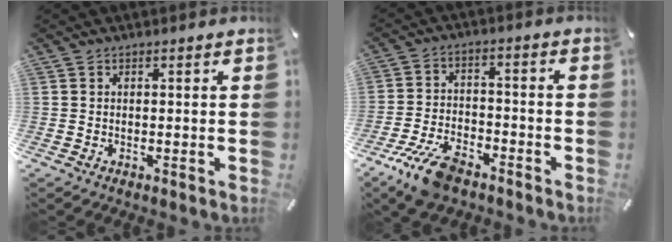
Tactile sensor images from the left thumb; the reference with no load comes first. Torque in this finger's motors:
{"motor_torque": [-0.16, 0.40, 0.28, 0.25, 0.10]}